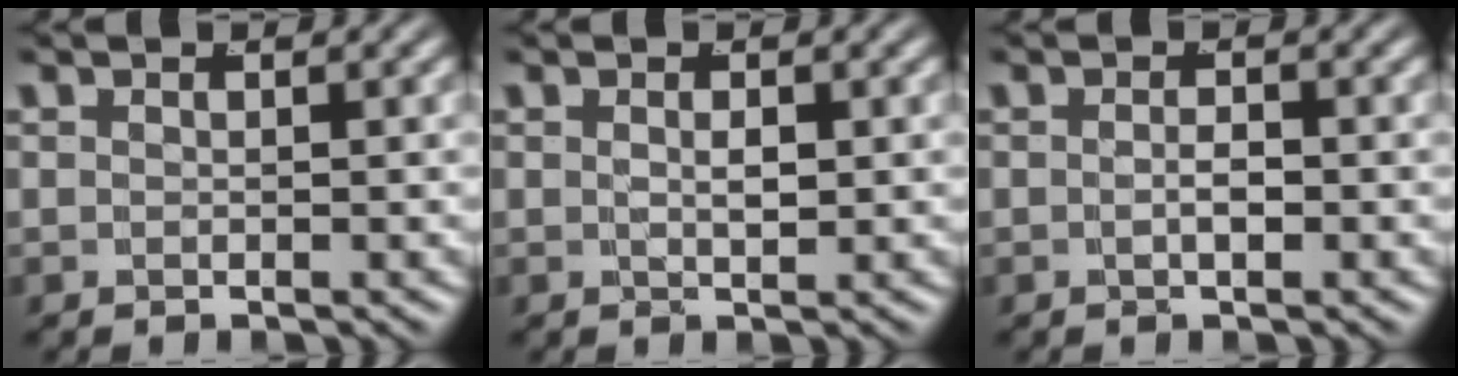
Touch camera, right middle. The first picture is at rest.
{"total": 1.1, "force": [0.2, 0.0, 1.0], "torque": [-0.016, -0.012, 0.014]}
{"total": 1.2, "force": [-0.5, 0.2, 1.0], "torque": [-0.019, -0.004, -0.006]}